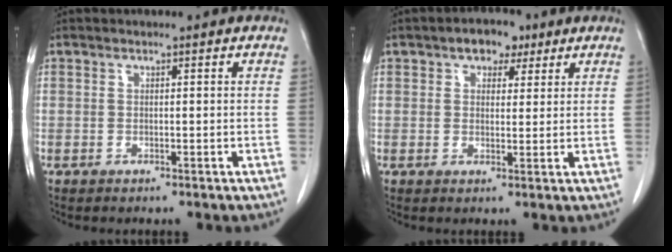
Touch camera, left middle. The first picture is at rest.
{"total": 4.4, "force": [2.5, 2.7, 2.4], "torque": [-0.032, 0.015, 0.037]}